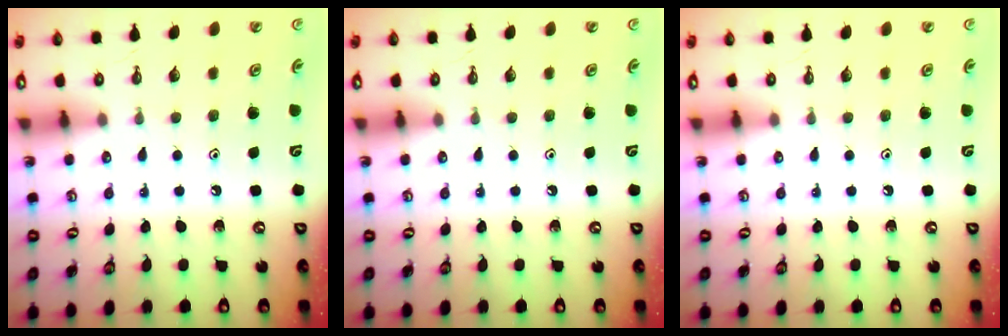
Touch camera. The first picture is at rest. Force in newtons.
{"total": 0.0}
{"total": 0.0}